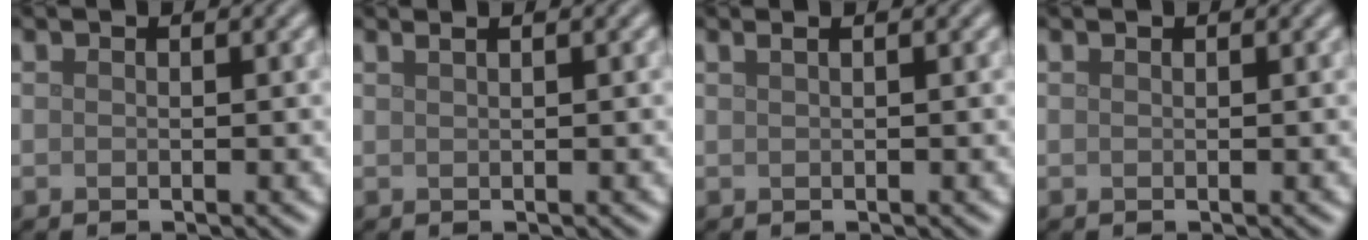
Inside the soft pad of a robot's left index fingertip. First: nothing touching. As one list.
[{"total": 2.0, "force": [1.2, 1.0, 1.2], "torque": [-0.003, 0.002, -0.004]}, {"total": 1.7, "force": [0.9, 0.9, 1.2], "torque": [-0.006, 0.002, -0.003]}, {"total": 0.0}]